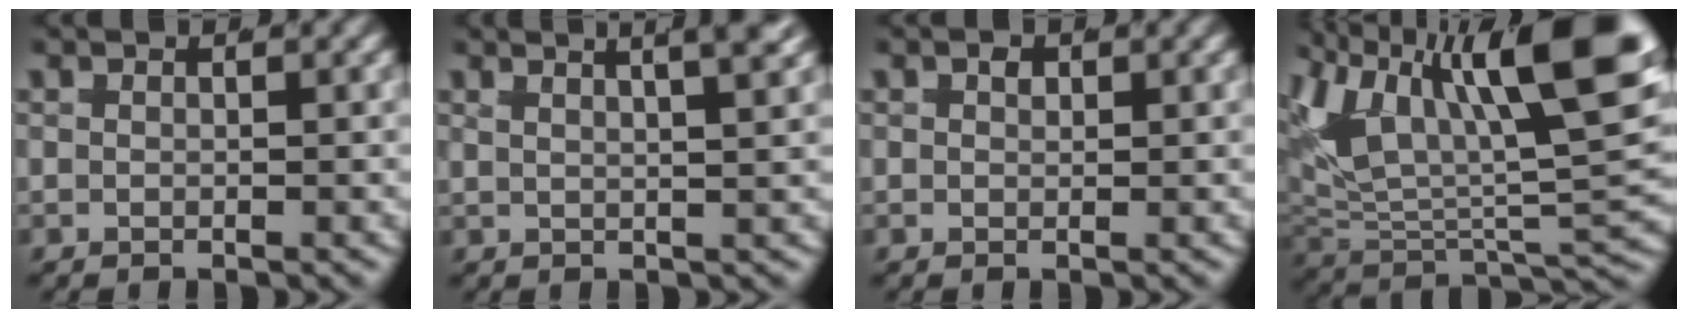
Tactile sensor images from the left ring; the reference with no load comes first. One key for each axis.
{"total": 6.5, "fx": 4.0, "fy": 2.6, "fz": 4.5, "tx": -0.046, "ty": 0.027, "tz": 0.047}
{"total": 0.9, "fx": 0.2, "fy": 0.8, "fz": 0.3, "tx": -0.011, "ty": -0.004, "tz": 0.006}
{"total": 14.2, "fx": 2.5, "fy": 7.4, "fz": 11.9, "tx": -0.190, "ty": -0.010, "tz": 0.040}